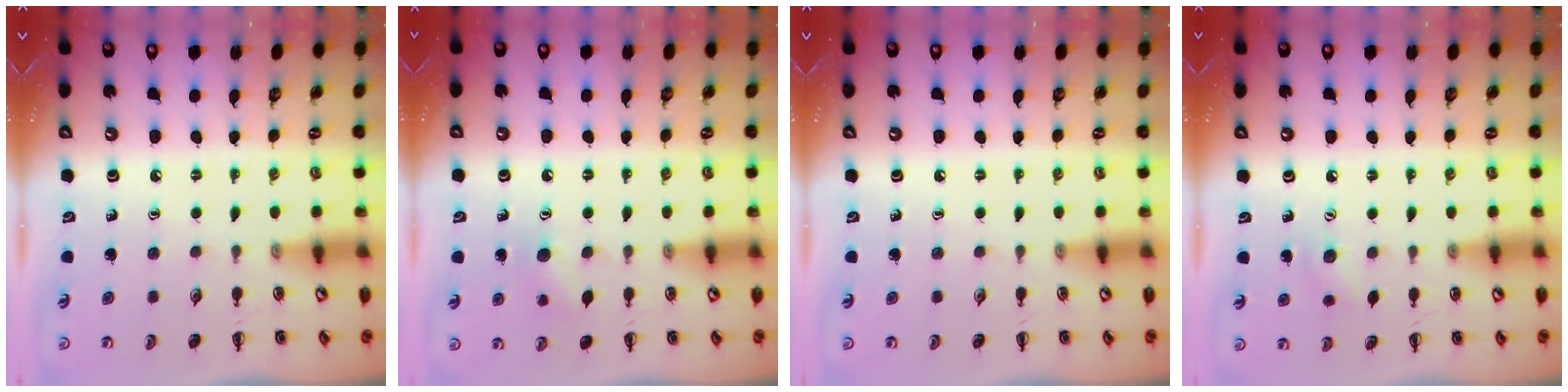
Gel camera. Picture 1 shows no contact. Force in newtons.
{"total": 6.5, "press": 6.4, "slide": 1.2}
{"total": 0.0}
{"total": 5.7, "press": 5.6, "slide": 1.3}